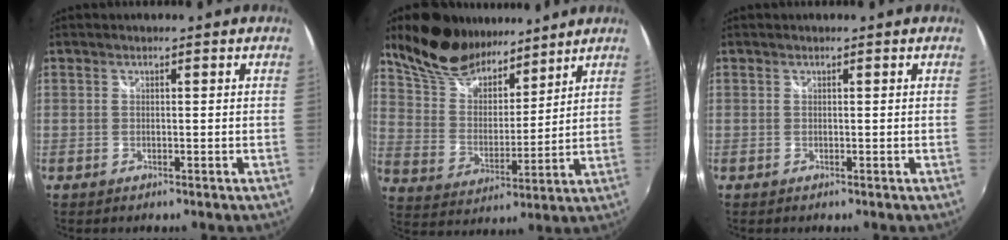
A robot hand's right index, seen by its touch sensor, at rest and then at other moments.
{"total": 16.9, "force": [13.4, 7.1, 7.6], "torque": [-0.162, 0.032, 0.255]}
{"total": 0.0}